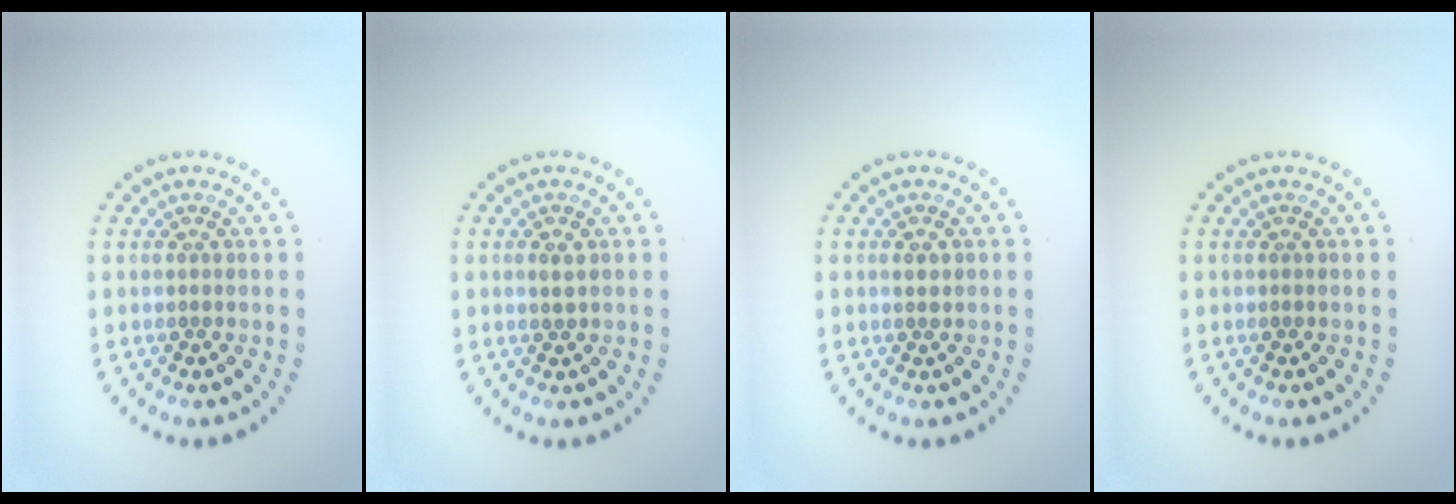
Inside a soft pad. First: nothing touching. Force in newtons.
{"total": 1.1, "press": 1.0, "slide": 0.4}
{"total": 1.0, "press": 0.9, "slide": 0.4}
{"total": 0.0}